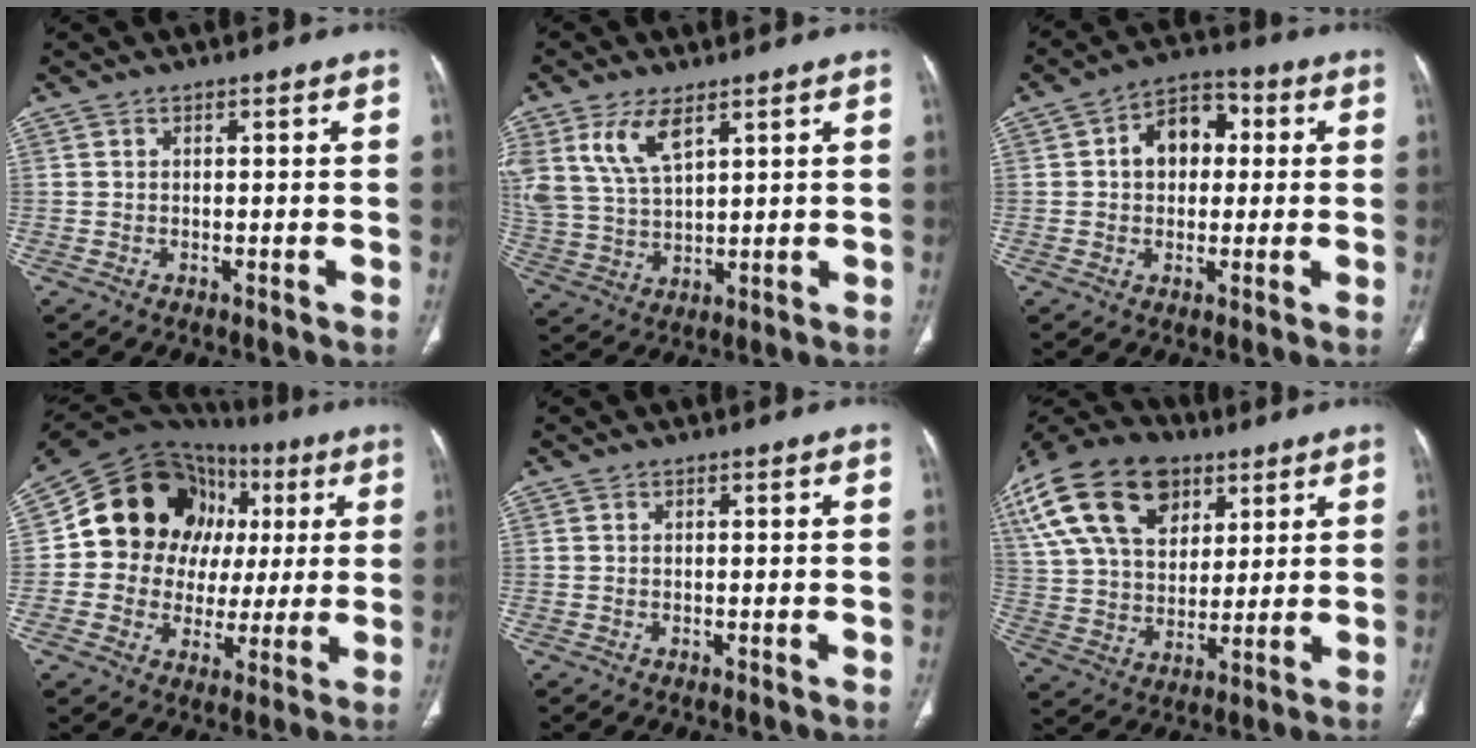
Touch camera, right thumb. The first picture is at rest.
{"total": 9.7, "force": [5.3, 4.4, 6.8], "torque": [-0.141, -0.013, 0.117]}
{"total": 9.6, "force": [1.4, 6.9, 6.6], "torque": [-0.070, 0.022, 0.015]}
{"total": 21.6, "force": [4.6, 18.1, 11.0], "torque": [-0.113, 0.043, 0.083]}
{"total": 0.0}
{"total": 27.3, "force": [12.6, 17.8, 16.5], "torque": [-0.359, 0.034, 0.234]}